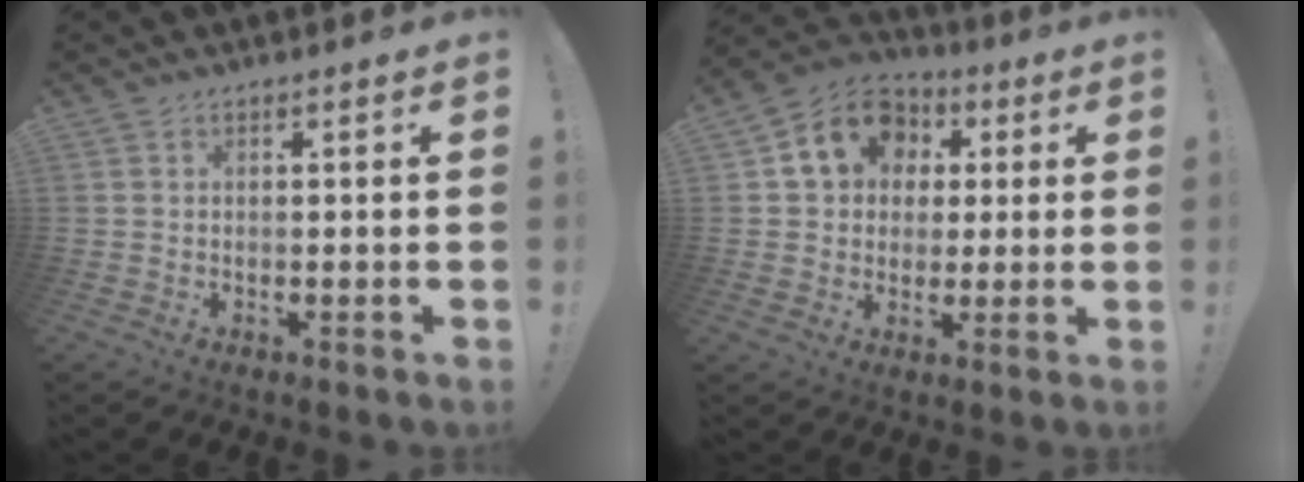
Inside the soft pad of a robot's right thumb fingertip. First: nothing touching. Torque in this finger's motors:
{"motor_torque": [-0.01, 0.53, 0.20, -0.03, 0.06]}